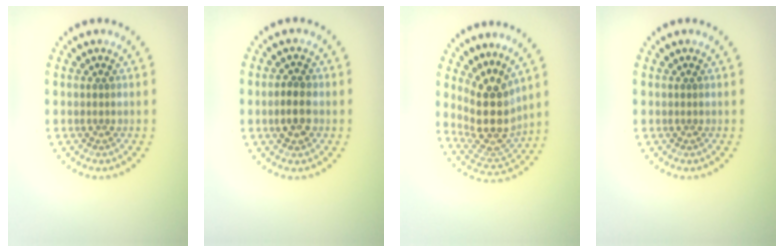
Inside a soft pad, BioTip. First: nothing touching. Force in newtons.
{"total": 2.4, "press": 2.3, "slide": 0.3}
{"total": 4.8, "press": 3.9, "slide": 2.9}
{"total": 0.0}